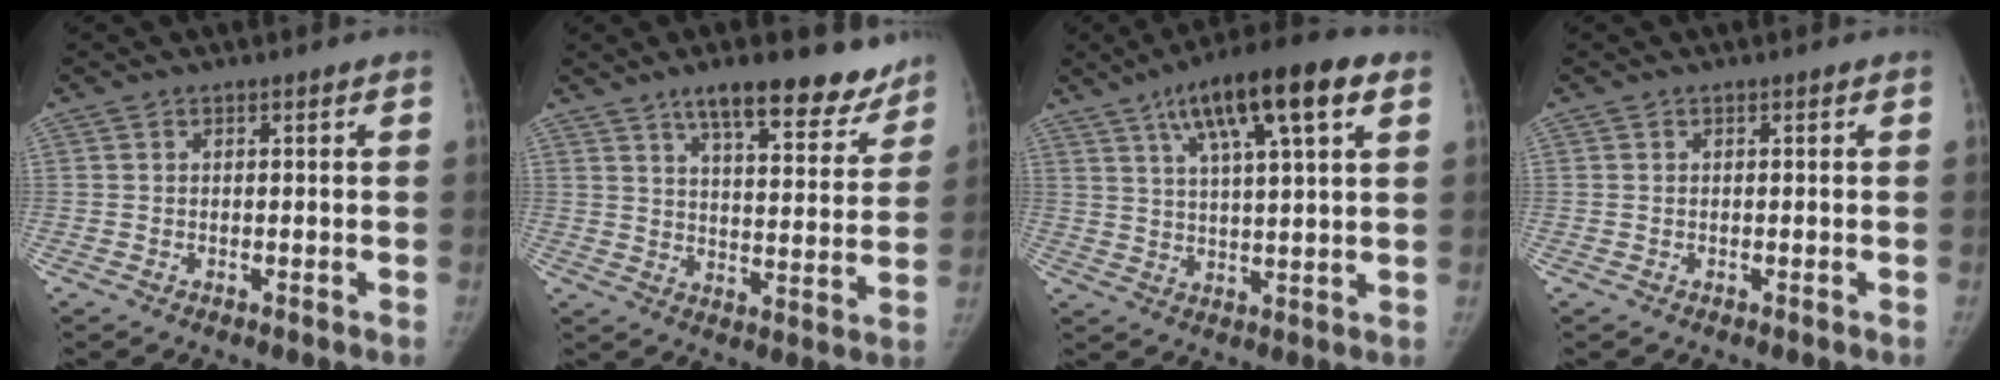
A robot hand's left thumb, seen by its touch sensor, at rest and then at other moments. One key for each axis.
{"total": 15.1, "fx": 11.1, "fy": 5.1, "fz": 8.8, "tx": -0.074, "ty": -0.060, "tz": 0.164}
{"total": 16.0, "fx": 7.9, "fy": 3.8, "fz": 13.4, "tx": -0.207, "ty": -0.009, "tz": 0.127}
{"total": 0.0}